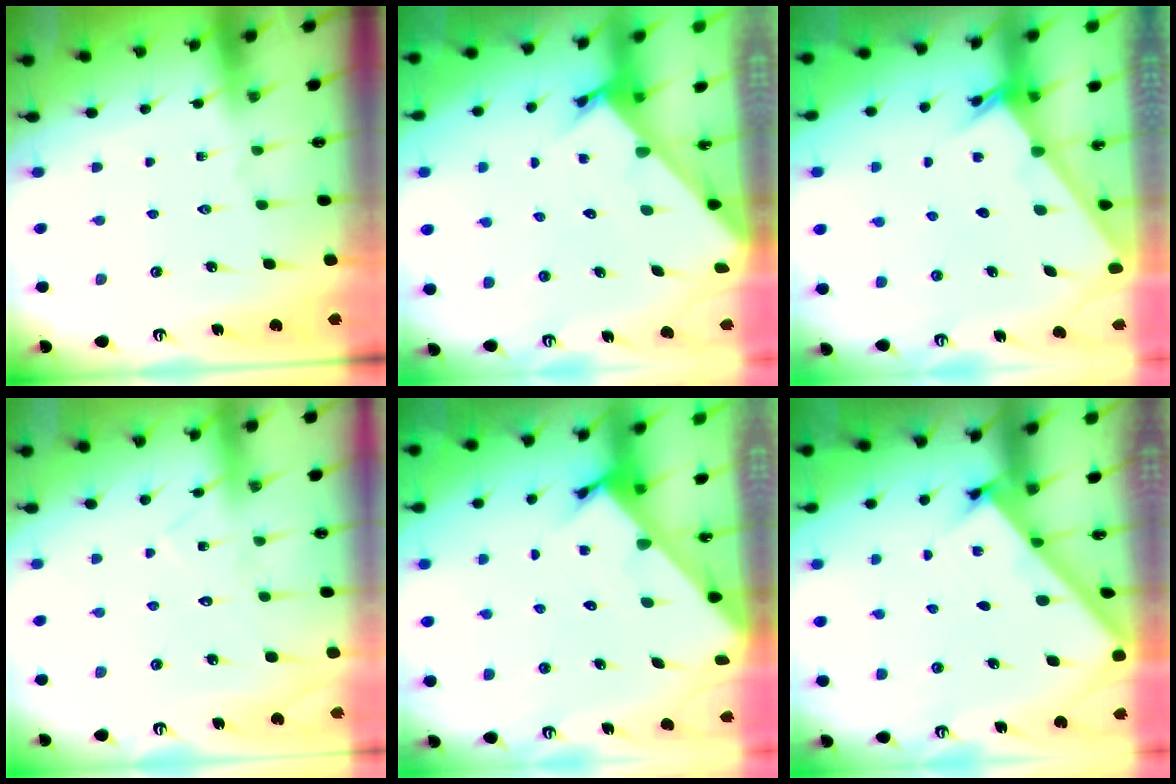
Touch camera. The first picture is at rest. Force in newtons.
{"total": 2.6, "press": 2.6, "slide": 0.2}
{"total": 2.4, "press": 2.4, "slide": 0.2}
{"total": 8.0, "press": 8.0, "slide": 0.4}
{"total": 3.5, "press": 3.5, "slide": 0.2}
{"total": 2.4, "press": 2.4, "slide": 0.2}